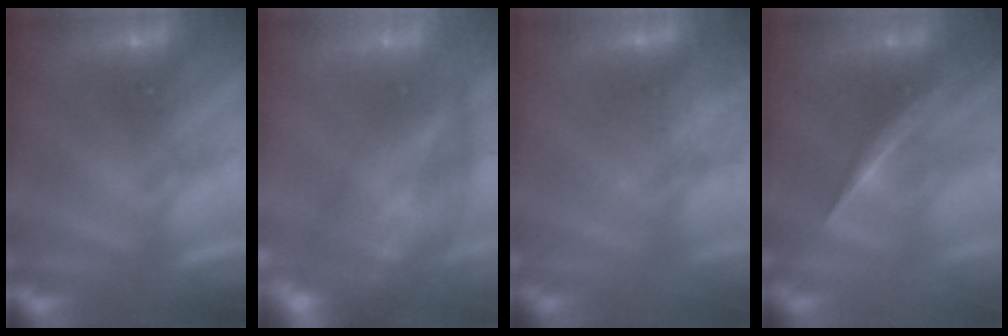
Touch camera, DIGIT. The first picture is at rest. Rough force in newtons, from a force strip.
{"total": 10.8}
{"total": 7.7}
{"total": 1.8}